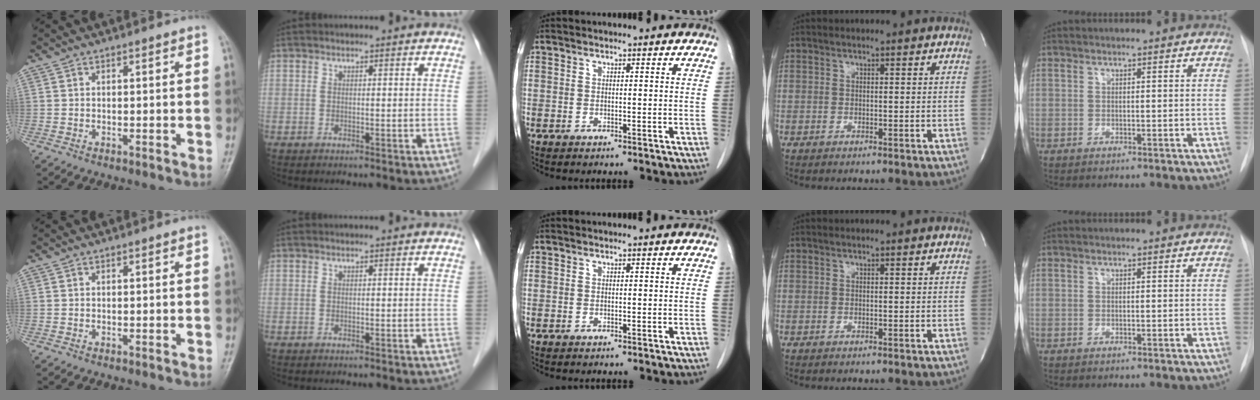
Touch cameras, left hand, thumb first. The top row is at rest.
{}